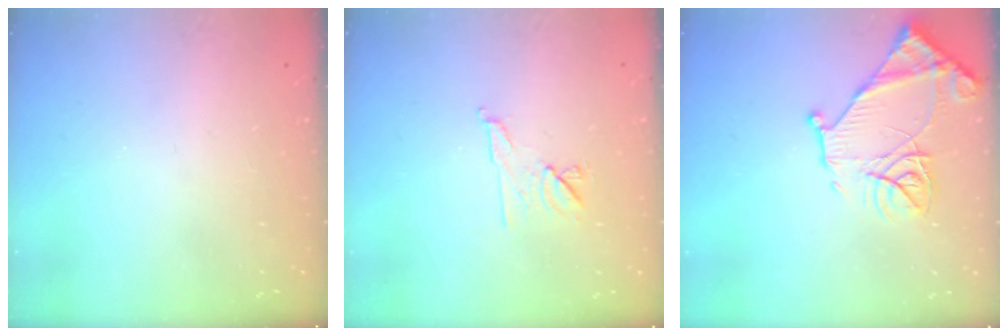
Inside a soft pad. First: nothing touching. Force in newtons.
{"total": 7.5, "press": 7.4, "slide": 1.3}
{"total": 15.2, "press": 15.2, "slide": 1.5}